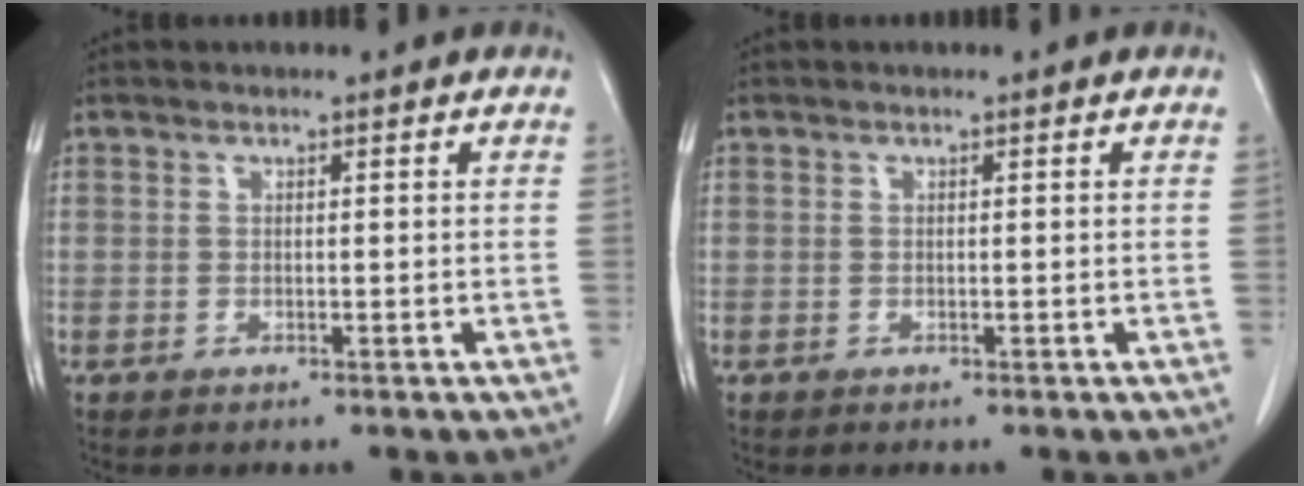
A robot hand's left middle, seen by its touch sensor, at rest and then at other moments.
{"total": 0.0}